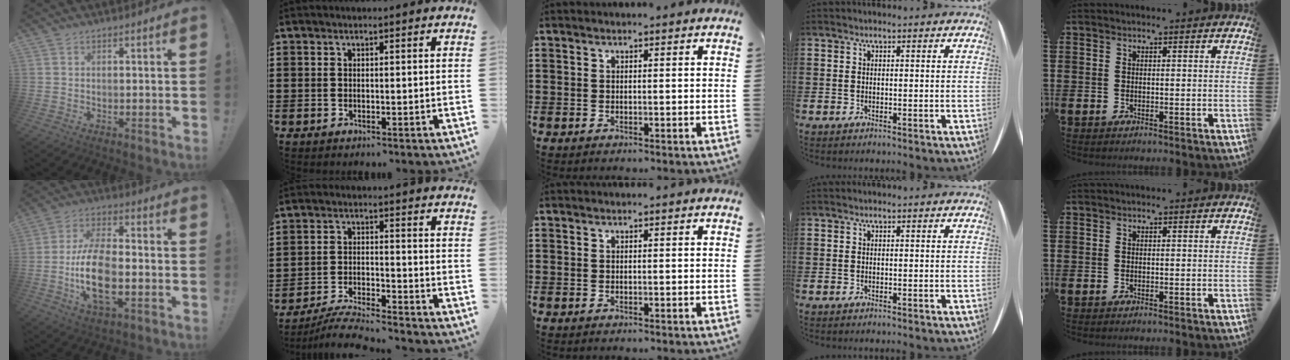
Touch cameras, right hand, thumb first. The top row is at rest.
{"thumb": {"total": 15.9, "force": [-3.7, 7.8, 13.3], "torque": [-0.264, -0.004, -0.068]}, "index": {"total": 5.2, "force": [-5.0, -0.1, 1.3], "torque": [-0.029, -0.003, -0.101]}}